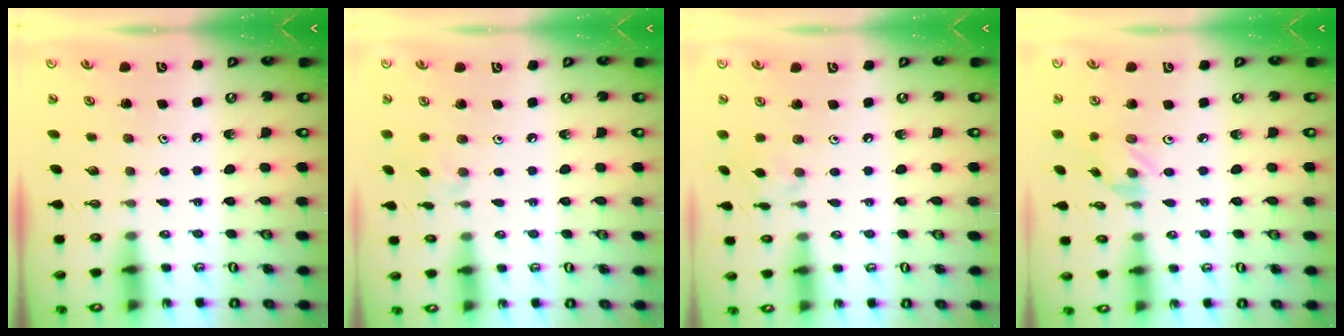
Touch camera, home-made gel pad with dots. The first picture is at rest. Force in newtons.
{"total": 1.9, "press": 1.9, "slide": 0.5}
{"total": 1.6, "press": 1.6, "slide": 0.2}
{"total": 1.3, "press": 1.3, "slide": 0.1}